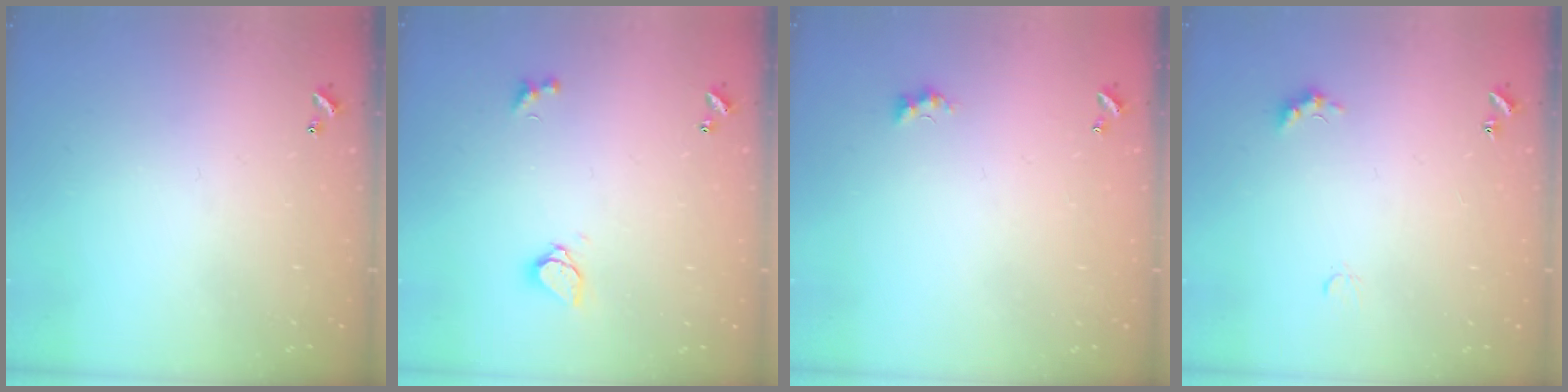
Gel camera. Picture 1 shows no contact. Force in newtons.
{"total": 1.6, "press": 1.5, "slide": 0.5}
{"total": 2.7, "press": 2.6, "slide": 0.6}
{"total": 2.8, "press": 2.7, "slide": 0.6}